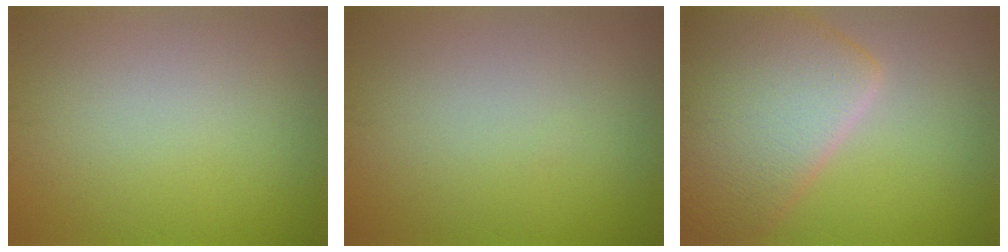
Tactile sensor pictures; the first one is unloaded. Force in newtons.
{"total": 0.0}
{"total": 9.6, "press": 9.6, "slide": 0.5}